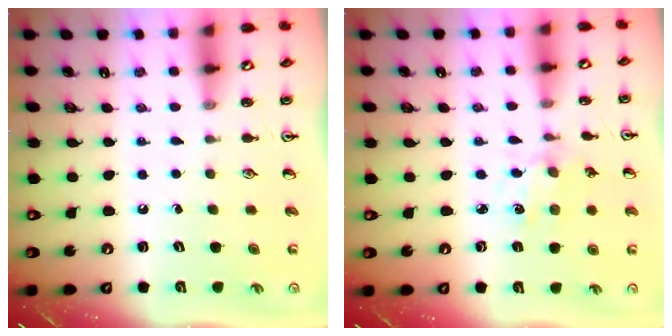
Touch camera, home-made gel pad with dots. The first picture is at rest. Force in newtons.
{"total": 2.0, "press": 1.9, "slide": 0.4}